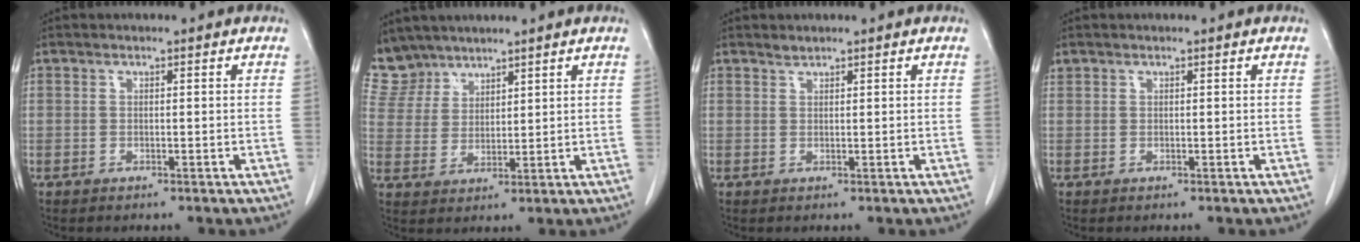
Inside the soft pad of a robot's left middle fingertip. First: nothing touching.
{"total": 6.9, "force": [6.2, 2.9, -0.3], "torque": [0.004, 0.006, 0.135]}
{"total": 0.7, "force": [0.7, 0.0, -0.1], "torque": [-0.005, -0.002, 0.014]}
{"total": 0.5, "force": [0.4, 0.3, 0.0], "torque": [-0.003, 0.013, 0.010]}